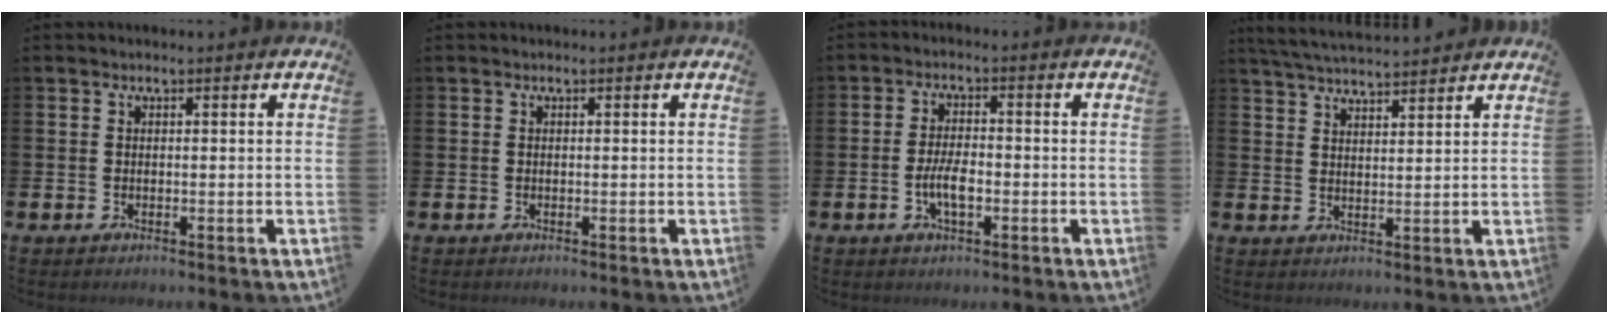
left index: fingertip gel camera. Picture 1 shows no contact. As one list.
[{"total": 0.0}, {"total": 4.0, "force": [-1.0, 1.6, 3.6], "torque": [-0.066, 0.003, -0.022]}, {"total": 4.7, "force": [4.7, 0.2, 0.7], "torque": [-0.034, -0.019, 0.086]}]